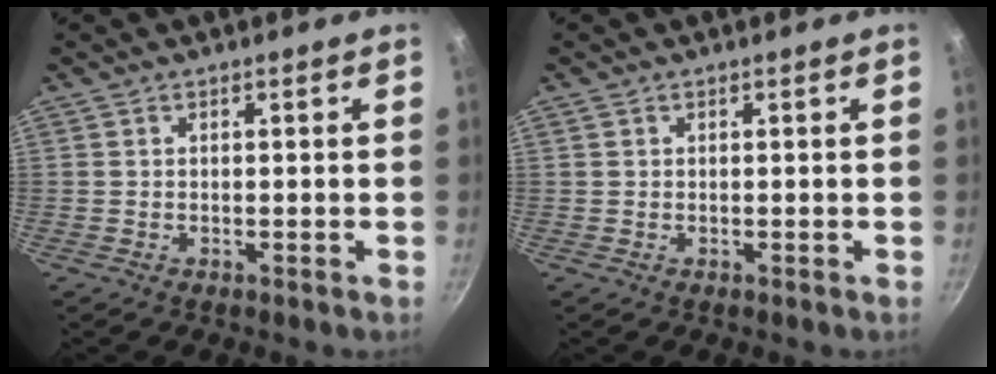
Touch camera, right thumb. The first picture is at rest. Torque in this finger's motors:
{"motor_torque": [-0.30, 0.14, -0.03, -0.50, 0.06]}